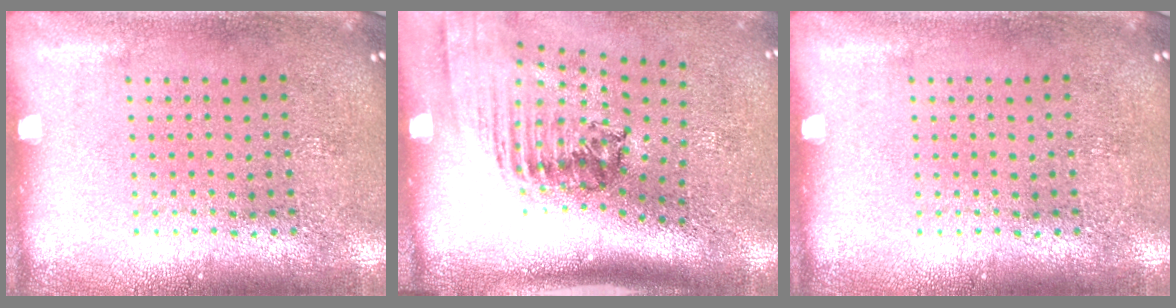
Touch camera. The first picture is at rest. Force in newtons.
{"total": 2.4, "press": 1.7, "slide": 1.7}
{"total": 0.0}